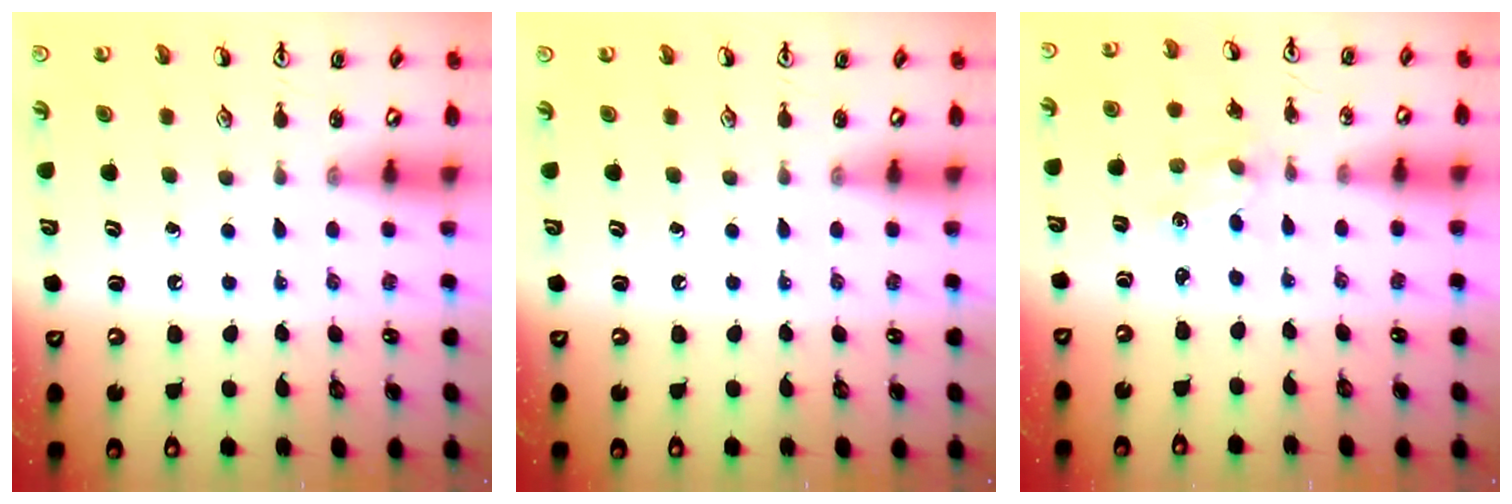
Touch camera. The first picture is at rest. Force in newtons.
{"total": 0.0}
{"total": 0.0}